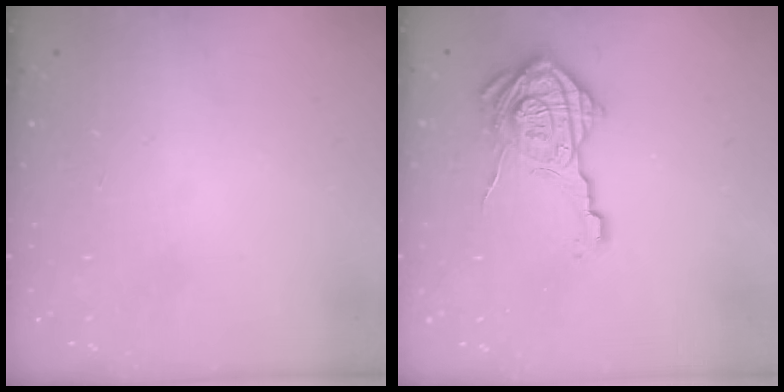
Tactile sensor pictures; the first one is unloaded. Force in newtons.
{"total": 17.9, "press": 17.9, "slide": 1.1}